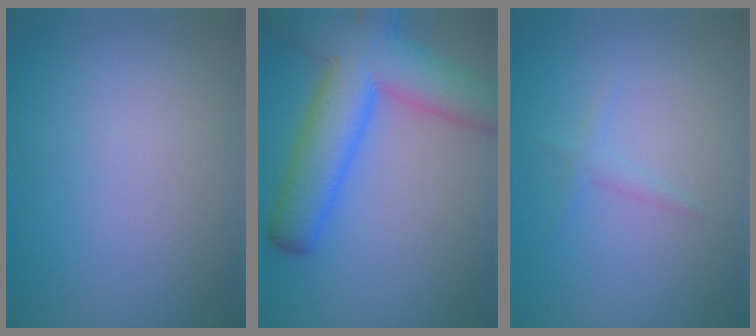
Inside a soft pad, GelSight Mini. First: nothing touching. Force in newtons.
{"total": 9.8, "press": 9.8, "slide": 0.6}
{"total": 0.9, "press": 0.9, "slide": 0.1}